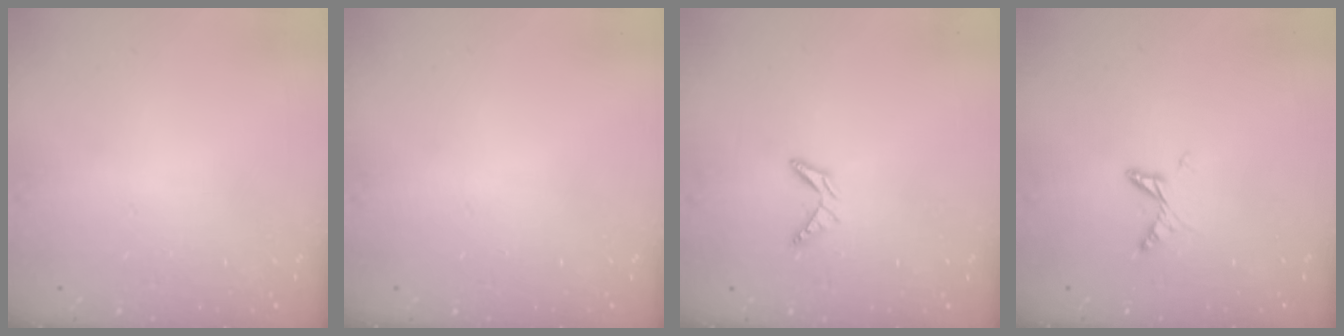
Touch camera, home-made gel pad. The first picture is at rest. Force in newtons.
{"total": 0.0}
{"total": 3.9, "press": 3.9, "slide": 0.3}
{"total": 7.0, "press": 7.0, "slide": 0.8}